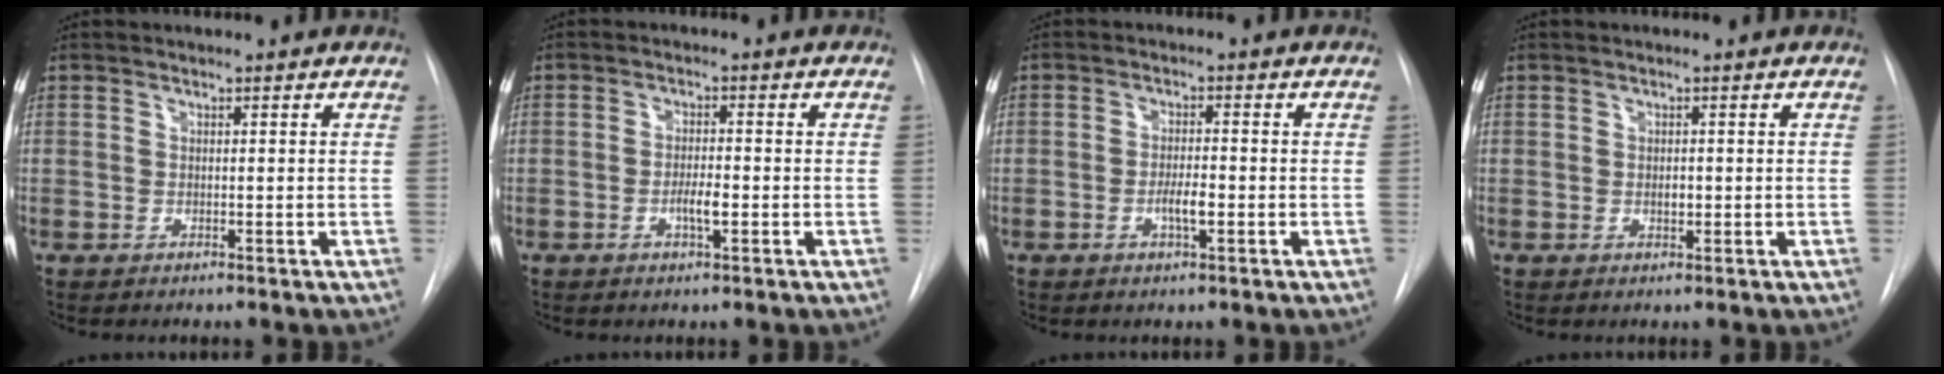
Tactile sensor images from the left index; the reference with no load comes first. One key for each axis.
{"total": 3.0, "fx": -1.0, "fy": 0.6, "fz": 2.8, "tx": -0.049, "ty": 0.002, "tz": -0.017}
{"total": 3.2, "fx": -1.1, "fy": 0.6, "fz": 2.9, "tx": -0.051, "ty": 0.002, "tz": -0.018}
{"total": 1.2, "fx": -0.1, "fy": 0.7, "fz": 1.0, "tx": -0.016, "ty": 0.000, "tz": 0.000}